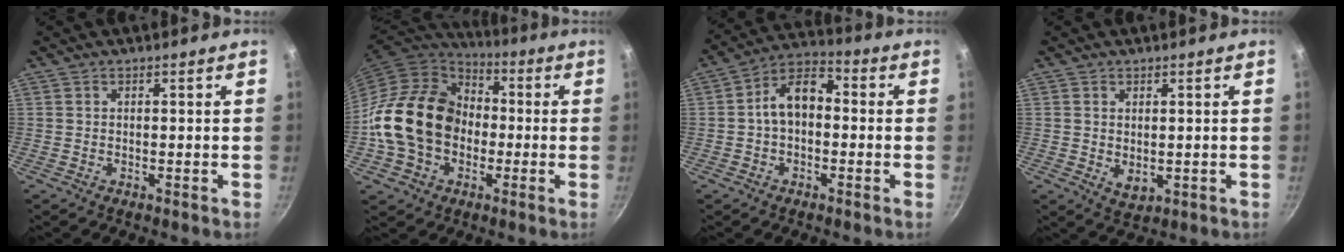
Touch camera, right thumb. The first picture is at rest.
{"total": 20.1, "force": [-1.9, 15.7, 12.3], "torque": [-0.197, 0.045, -0.039]}
{"total": 9.2, "force": [-0.3, 6.1, 6.8], "torque": [-0.090, 0.039, -0.021]}
{"total": 3.2, "force": [0.4, 2.2, 2.4], "torque": [-0.037, -0.012, 0.012]}